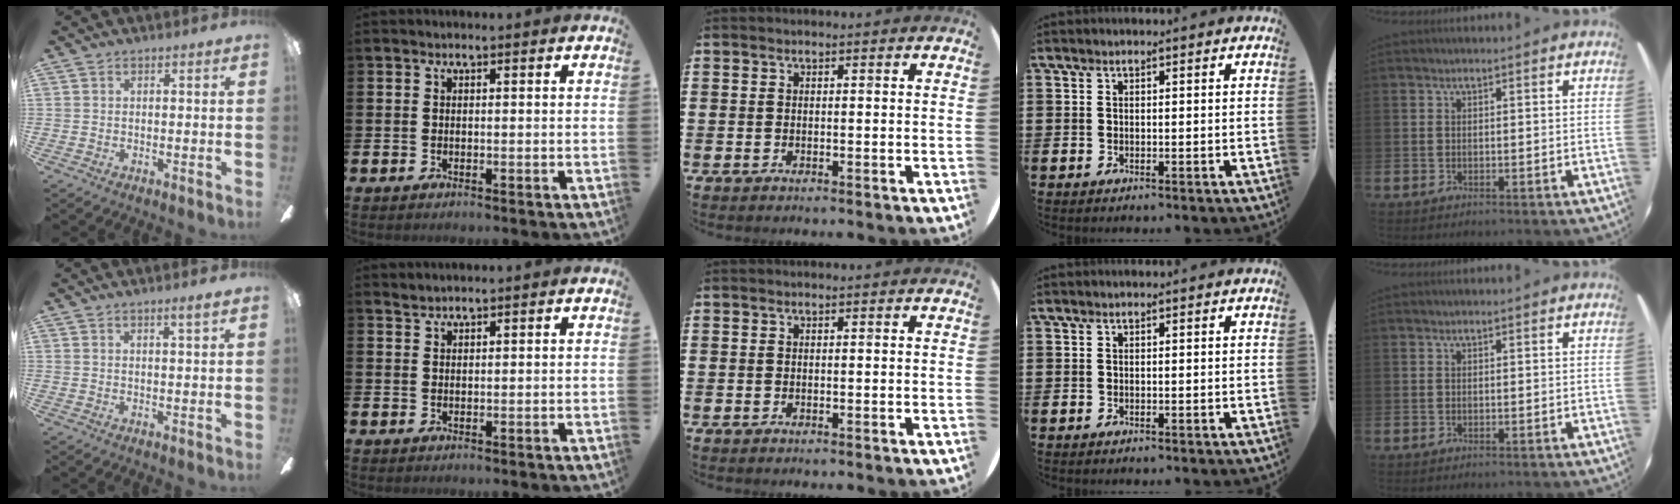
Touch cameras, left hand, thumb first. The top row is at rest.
{"thumb": {"total": 2.3, "force": [1.4, -0.1, 1.7], "torque": [-0.029, -0.004, 0.022]}, "index": {"total": 1.3, "force": [1.3, 0.2, -0.1], "torque": [0.003, 0.000, 0.025]}}